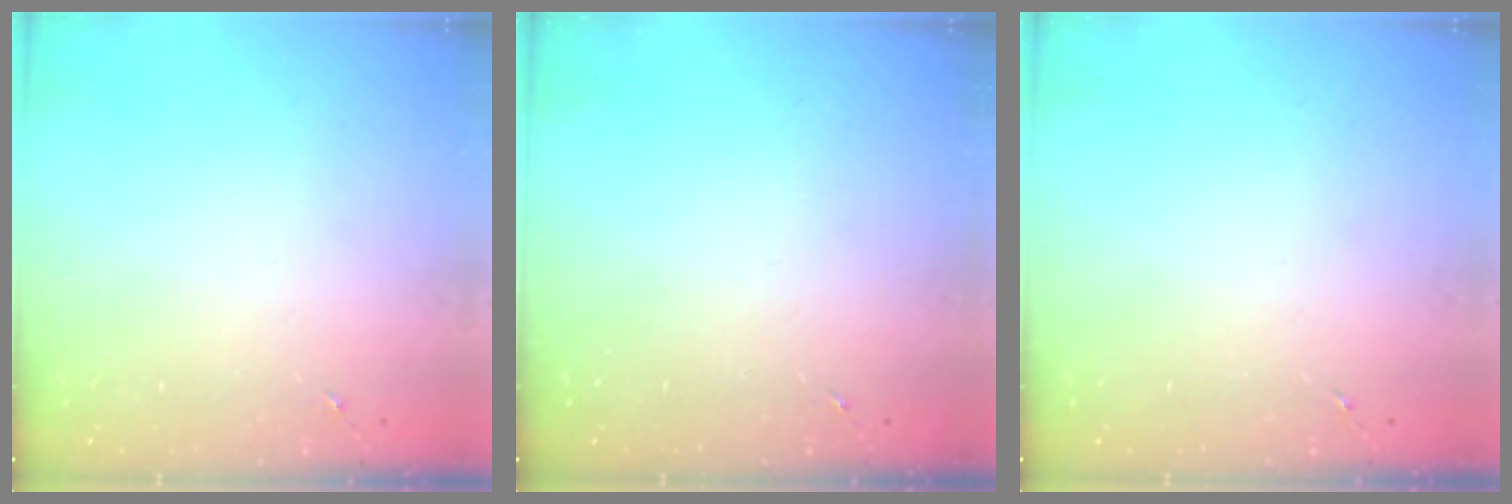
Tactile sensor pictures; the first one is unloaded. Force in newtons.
{"total": 0.0}
{"total": 0.0}